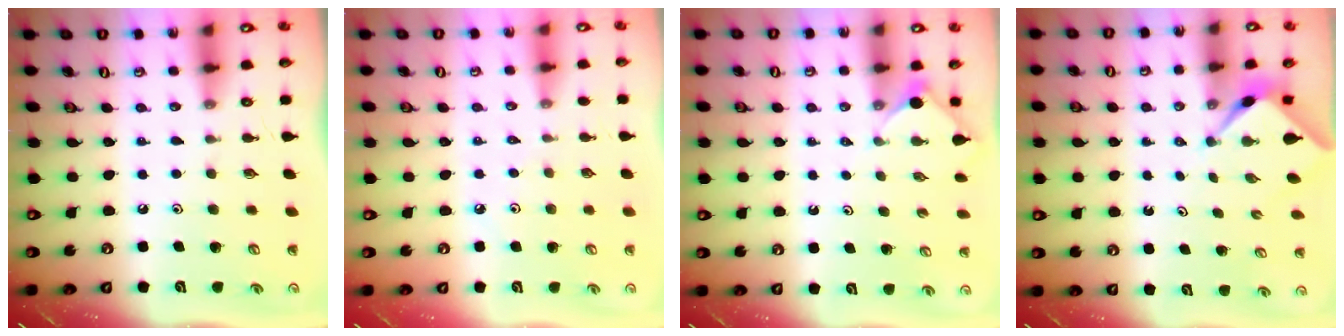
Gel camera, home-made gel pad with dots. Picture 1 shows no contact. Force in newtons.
{"total": 2.0, "press": 2.0, "slide": 0.5}
{"total": 2.3, "press": 2.2, "slide": 0.3}
{"total": 2.1, "press": 2.1, "slide": 0.3}